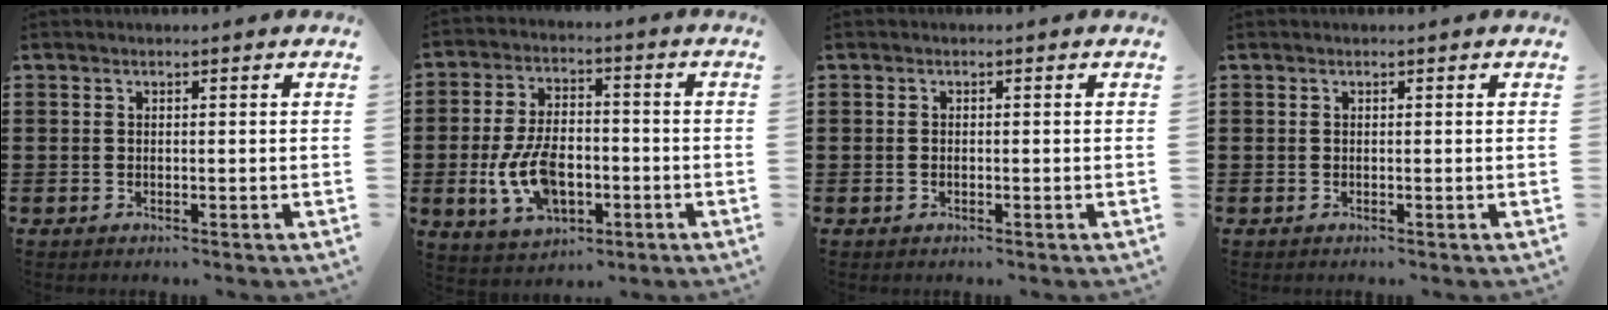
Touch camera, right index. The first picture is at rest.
{"total": 10.0, "force": [-2.5, 5.7, 7.8], "torque": [-0.177, 0.000, -0.047]}
{"total": 0.5, "force": [-0.2, 0.3, 0.4], "torque": [-0.011, 0.000, -0.004]}
{"total": 0.0}